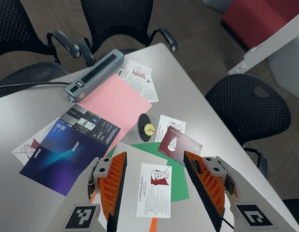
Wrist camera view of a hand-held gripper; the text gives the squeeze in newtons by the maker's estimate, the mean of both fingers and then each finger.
{"total": 0.0}